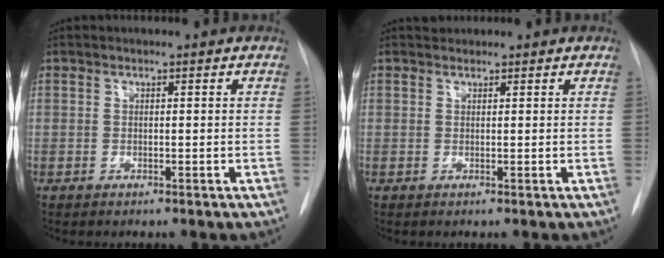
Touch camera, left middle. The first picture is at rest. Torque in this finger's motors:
{"motor_torque": [0.06, -0.06, -0.01, 0.01]}